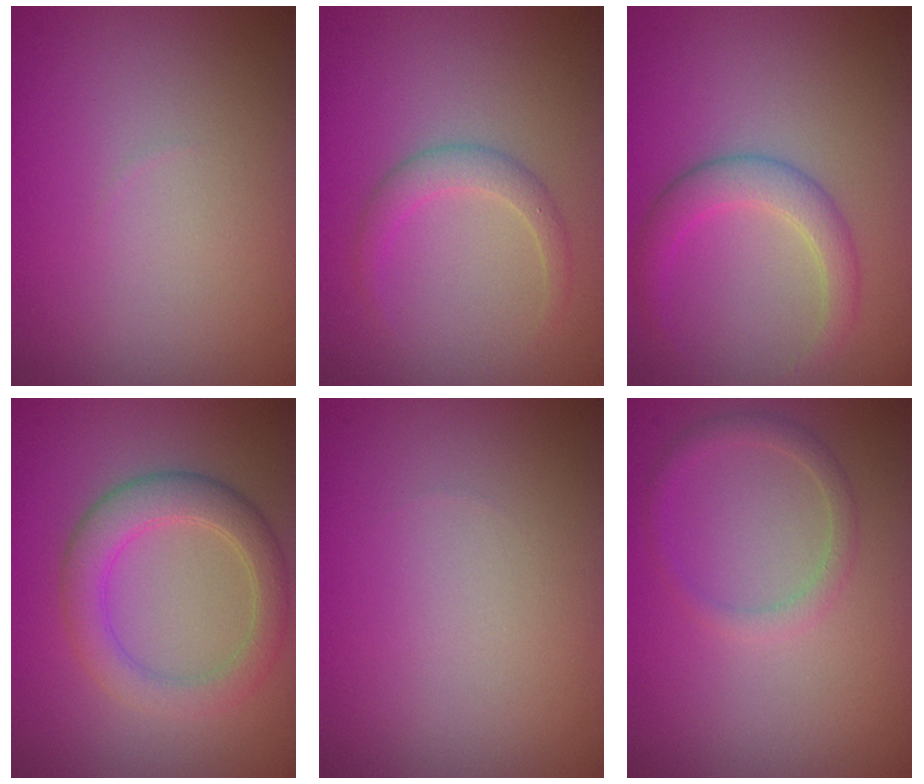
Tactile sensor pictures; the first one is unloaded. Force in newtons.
{"total": 2.0, "press": 2.0, "slide": 0.1}
{"total": 2.8, "press": 2.8, "slide": 0.2}
{"total": 4.2, "press": 4.2, "slide": 0.2}
{"total": 0.0}
{"total": 1.5, "press": 1.5, "slide": 0.1}